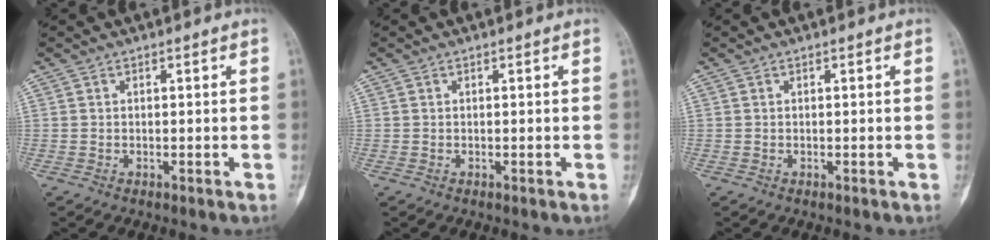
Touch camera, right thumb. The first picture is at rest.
{"total": 0.0}
{"total": 0.0}